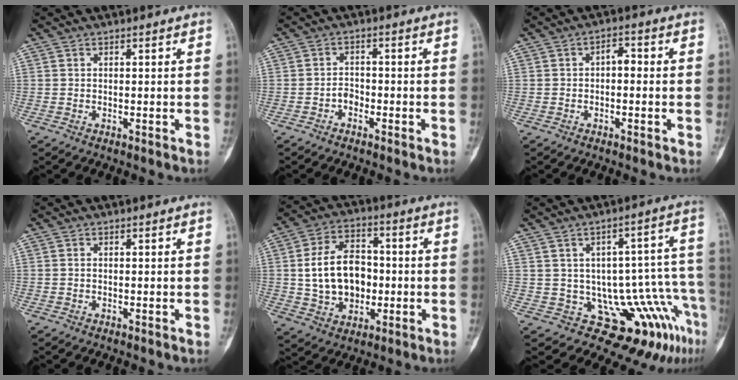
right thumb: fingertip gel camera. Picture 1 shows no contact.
{"total": 1.9, "force": [-1.1, 1.3, 0.7], "torque": [-0.002, 0.013, -0.026]}
{"total": 2.9, "force": [-0.2, 1.6, 2.4], "torque": [-0.025, 0.013, -0.011]}
{"total": 0.0}
{"total": 13.8, "force": [-0.1, 9.9, 9.6], "torque": [-0.142, 0.018, 0.005]}
{"total": 15.2, "force": [-6.6, 7.1, 11.6], "torque": [-0.102, 0.061, -0.078]}